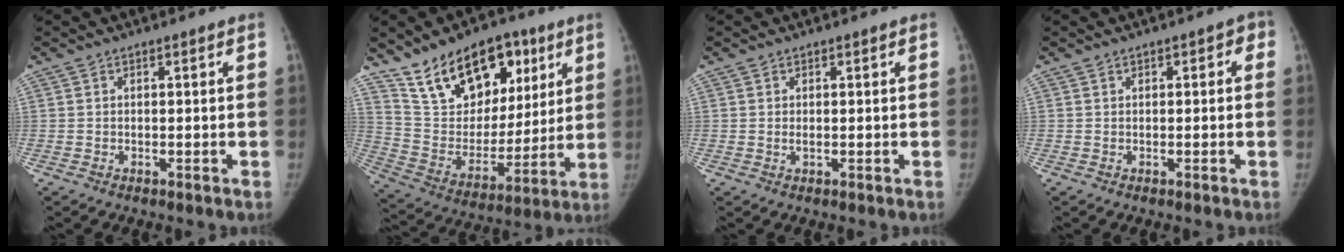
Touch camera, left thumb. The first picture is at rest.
{"total": 21.2, "force": [12.5, 12.4, 11.9], "torque": [-0.146, -0.043, 0.225]}
{"total": 0.6, "force": [0.0, 0.3, 0.6], "torque": [-0.010, -0.001, 0.002]}
{"total": 2.0, "force": [0.5, 1.3, 1.4], "torque": [-0.003, 0.007, 0.003]}